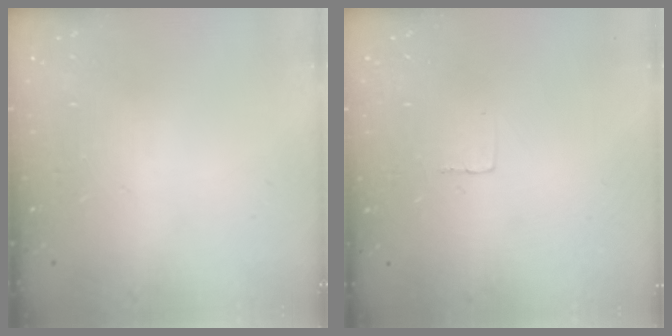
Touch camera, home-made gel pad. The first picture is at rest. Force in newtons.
{"total": 2.4, "press": 2.4, "slide": 0.1}